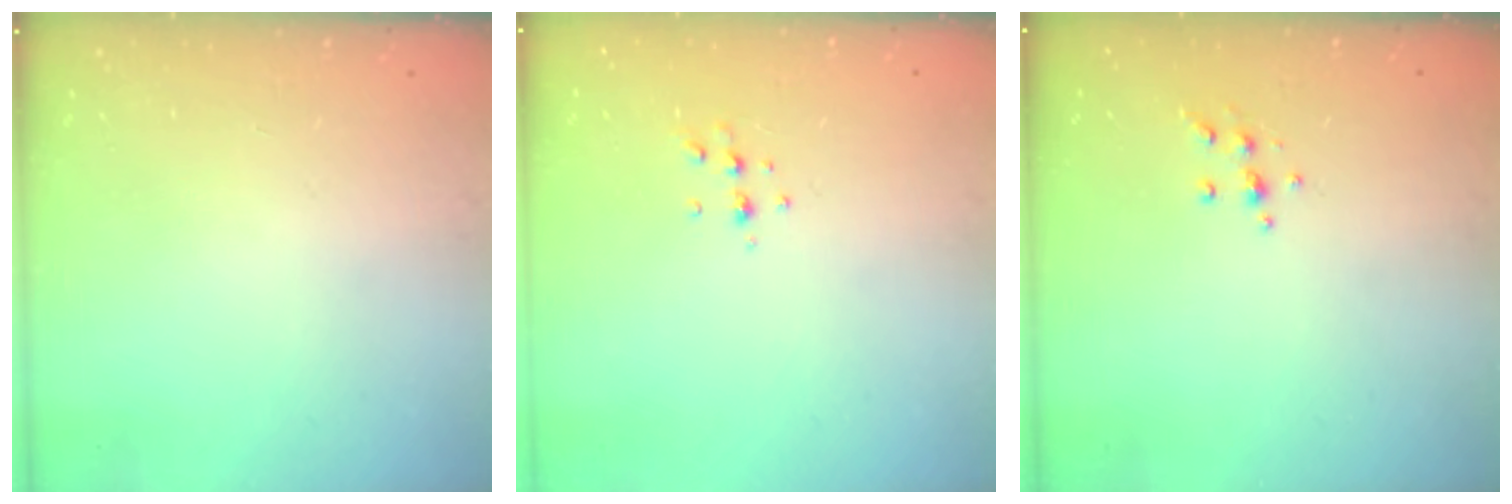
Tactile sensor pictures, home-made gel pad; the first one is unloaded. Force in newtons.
{"total": 5.3, "press": 5.2, "slide": 1.4}
{"total": 5.4, "press": 5.3, "slide": 0.6}